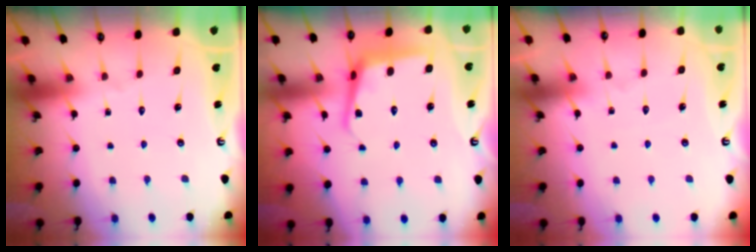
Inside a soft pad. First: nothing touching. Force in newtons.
{"total": 10.1, "press": 10.1, "slide": 1.0}
{"total": 5.2, "press": 5.2, "slide": 0.7}